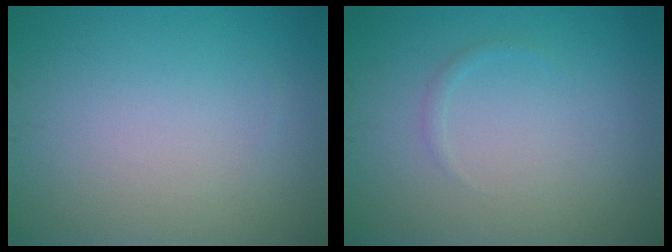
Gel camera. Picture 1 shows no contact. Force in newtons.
{"total": 0.6, "press": 0.6, "slide": 0.1}